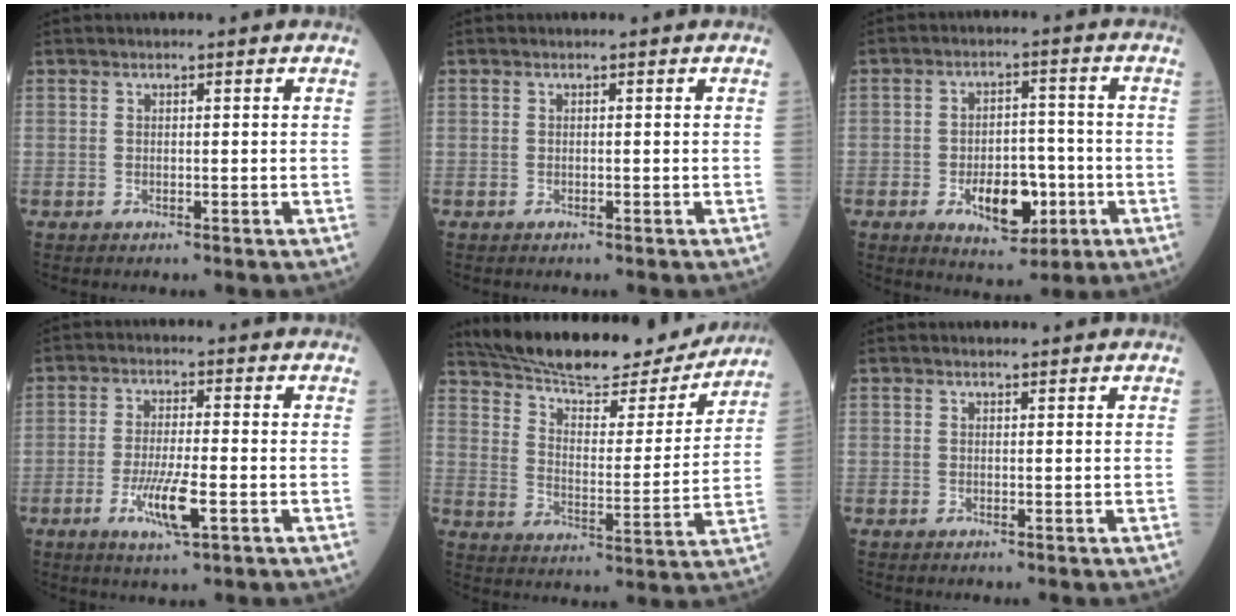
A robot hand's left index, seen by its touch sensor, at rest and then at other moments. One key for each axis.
{"total": 0.0}
{"total": 8.5, "fx": -3.1, "fy": 4.5, "fz": 6.5, "tx": -0.103, "ty": 0.004, "tz": -0.042}
{"total": 6.6, "fx": -2.5, "fy": 0.8, "fz": 6.0, "tx": -0.121, "ty": -0.012, "tz": -0.042}
{"total": 21.7, "fx": 19.6, "fy": 4.6, "fz": 8.1, "tx": -0.134, "ty": -0.005, "tz": 0.283}
{"total": 1.1, "fx": 1.1, "fy": 0.2, "fz": 0.2, "tx": -0.007, "ty": 0.008, "tz": 0.018}